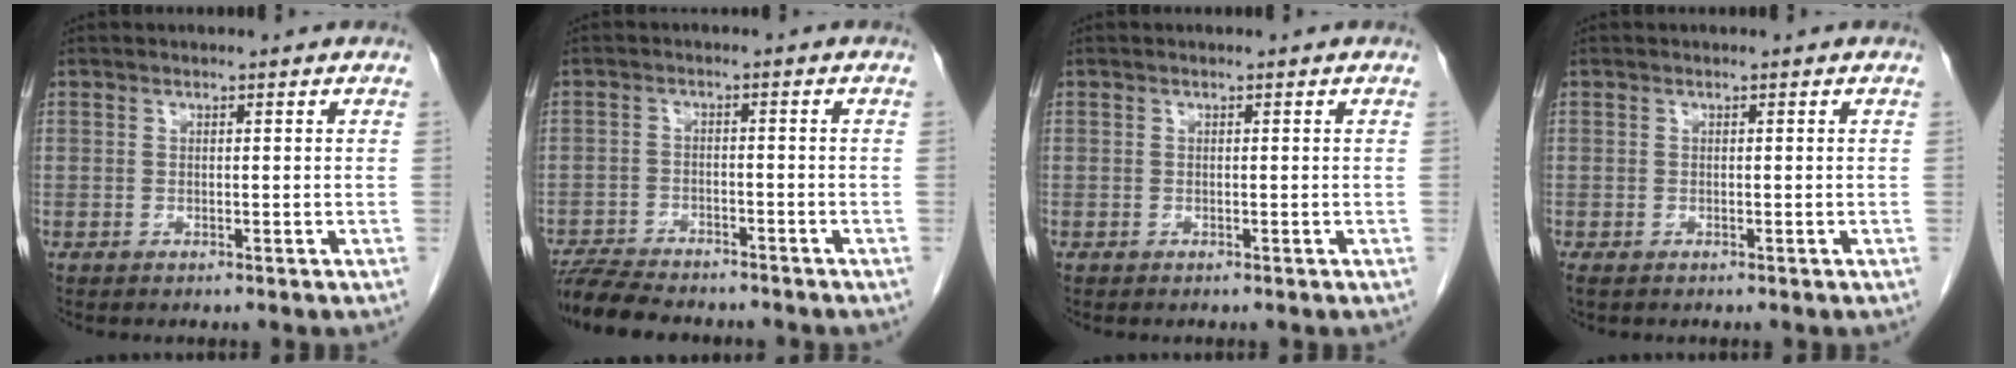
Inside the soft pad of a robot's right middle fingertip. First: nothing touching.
{"total": 9.8, "force": [-8.8, 2.0, 3.7], "torque": [-0.062, -0.012, -0.139]}
{"total": 0.0}
{"total": 0.7, "force": [-0.5, 0.3, 0.4], "torque": [-0.006, -0.001, -0.006]}